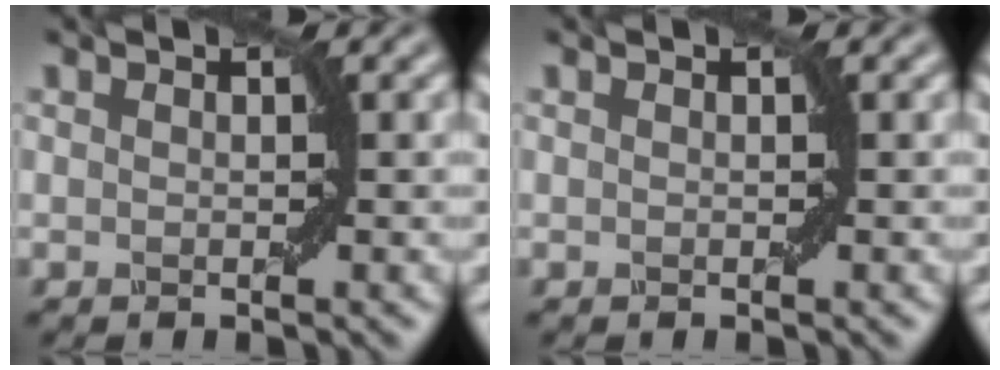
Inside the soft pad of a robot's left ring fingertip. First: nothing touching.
{"total": 0.0}